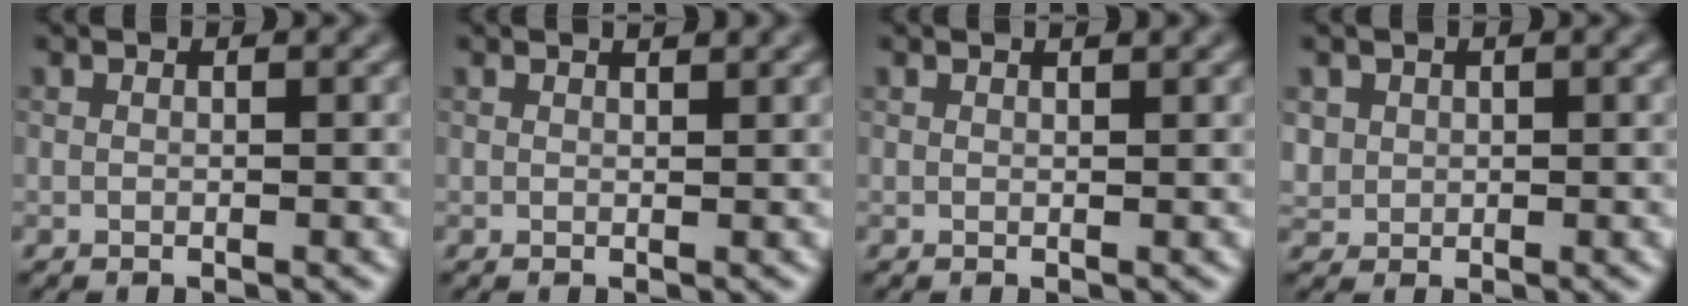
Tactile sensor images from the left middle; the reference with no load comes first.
{"total": 1.7, "force": [1.4, 0.6, 0.8], "torque": [0.008, 0.012, 0.002]}
{"total": 1.4, "force": [1.1, 0.5, 0.7], "torque": [0.006, 0.007, 0.000]}
{"total": 0.7, "force": [0.2, 0.5, -0.4], "torque": [-0.003, 0.004, 0.022]}